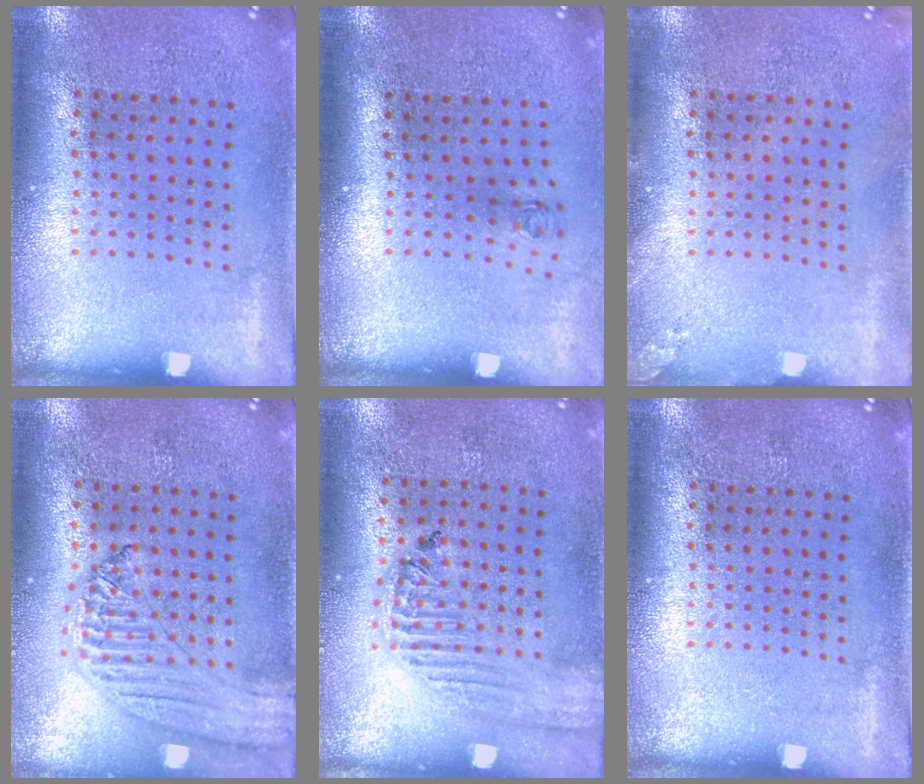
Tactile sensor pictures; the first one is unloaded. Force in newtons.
{"total": 0.7, "press": 0.3, "slide": 0.7}
{"total": 0.9, "press": 0.9, "slide": 0.1}
{"total": 1.2, "press": 1.2, "slide": 0.2}
{"total": 1.7, "press": 1.6, "slide": 0.6}
{"total": 0.0}